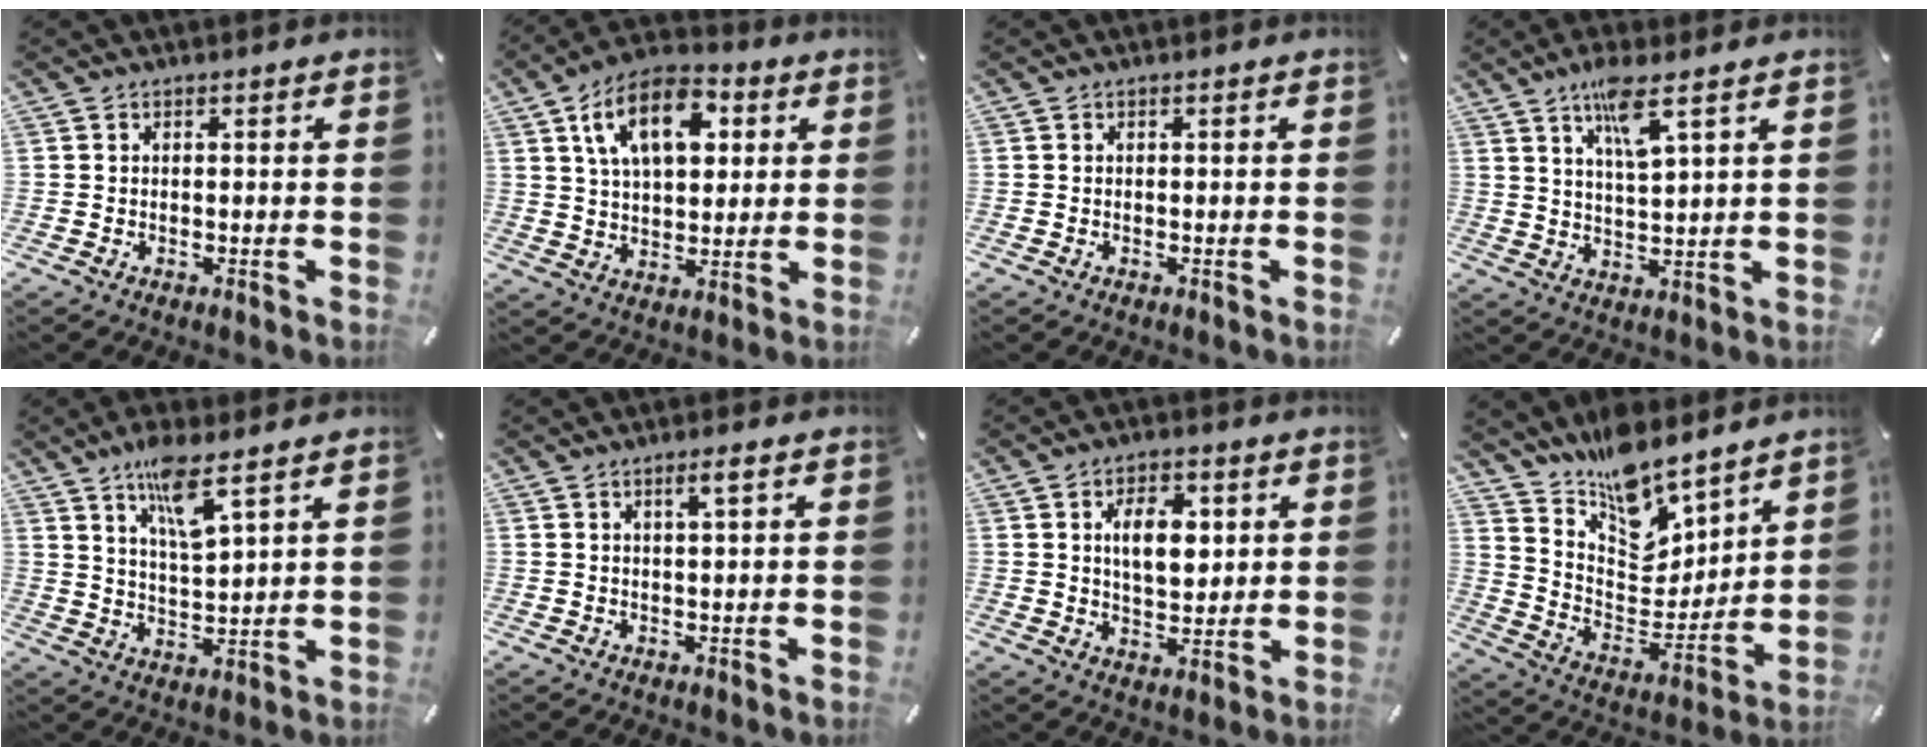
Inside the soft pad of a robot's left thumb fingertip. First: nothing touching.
{"total": 14.4, "force": [5.2, 8.8, 10.2], "torque": [-0.173, 0.004, 0.089]}
{"total": 0.0}
{"total": 8.3, "force": [5.1, 1.6, 6.4], "torque": [-0.112, -0.015, 0.084]}
{"total": 9.5, "force": [6.6, 2.1, 6.5], "torque": [-0.119, -0.030, 0.114]}
{"total": 2.6, "force": [1.1, 0.3, 2.4], "torque": [-0.048, 0.001, 0.018]}
{"total": 8.8, "force": [2.3, 5.7, 6.3], "torque": [-0.095, 0.001, 0.035]}
{"total": 14.2, "force": [12.4, 6.2, 3.4], "torque": [-0.066, -0.129, 0.226]}